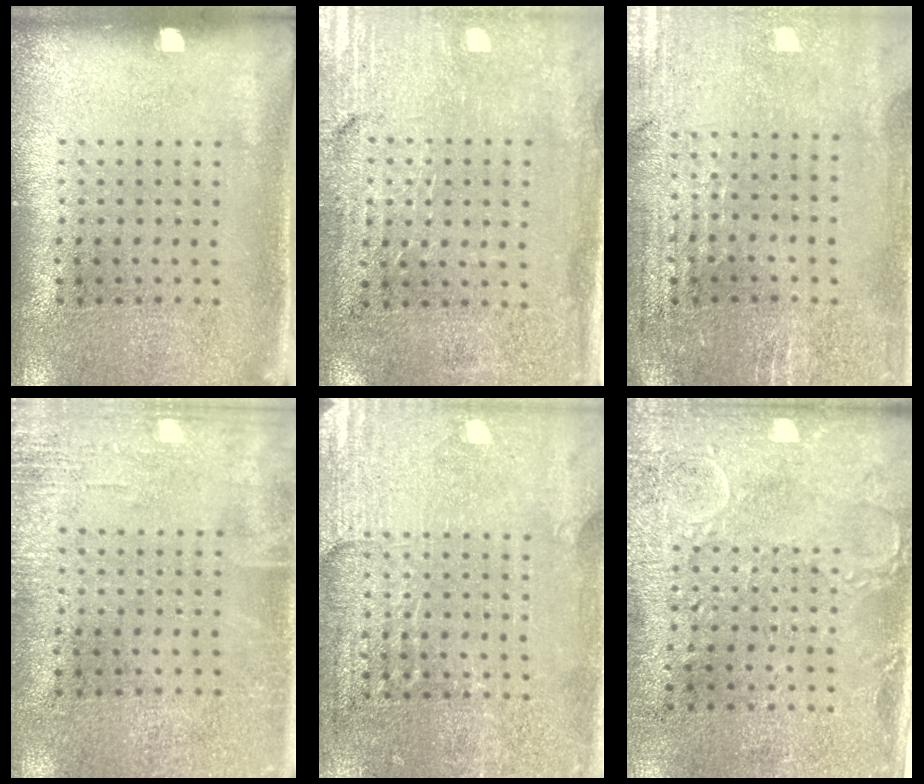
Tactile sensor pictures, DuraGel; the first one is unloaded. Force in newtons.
{"total": 3.3, "press": 2.9, "slide": 1.5}
{"total": 0.9, "press": 0.8, "slide": 0.4}
{"total": 1.9, "press": 1.9, "slide": 0.2}
{"total": 3.2, "press": 3.1, "slide": 0.6}
{"total": 2.9, "press": 2.3, "slide": 1.8}